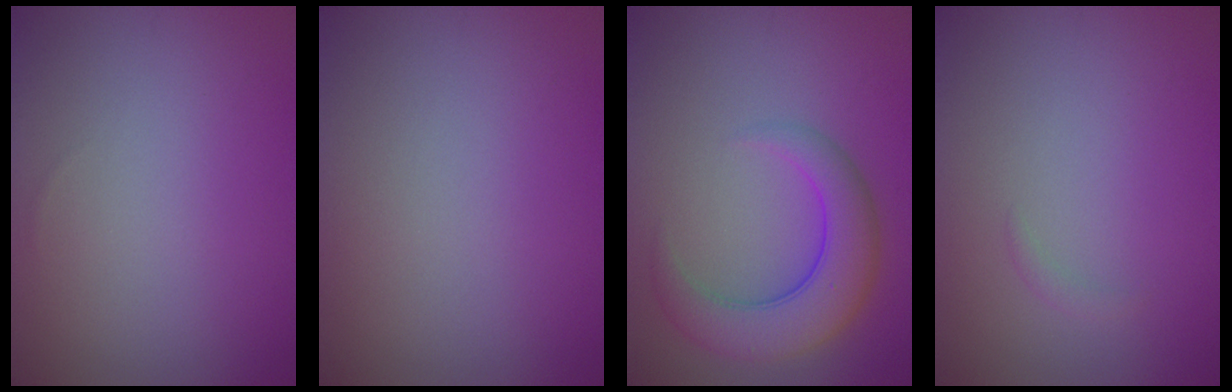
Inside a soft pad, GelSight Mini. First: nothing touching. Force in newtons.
{"total": 0.0}
{"total": 5.8, "press": 5.8, "slide": 0.2}
{"total": 0.6, "press": 0.6, "slide": 0.1}